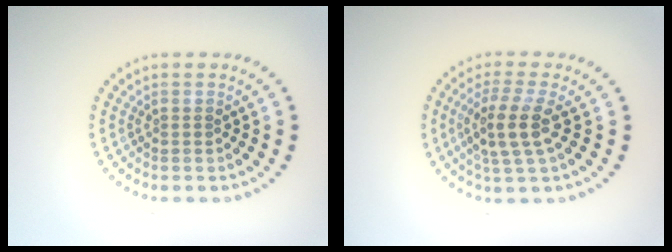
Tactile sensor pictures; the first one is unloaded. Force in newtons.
{"total": 3.7, "press": 3.2, "slide": 1.8}